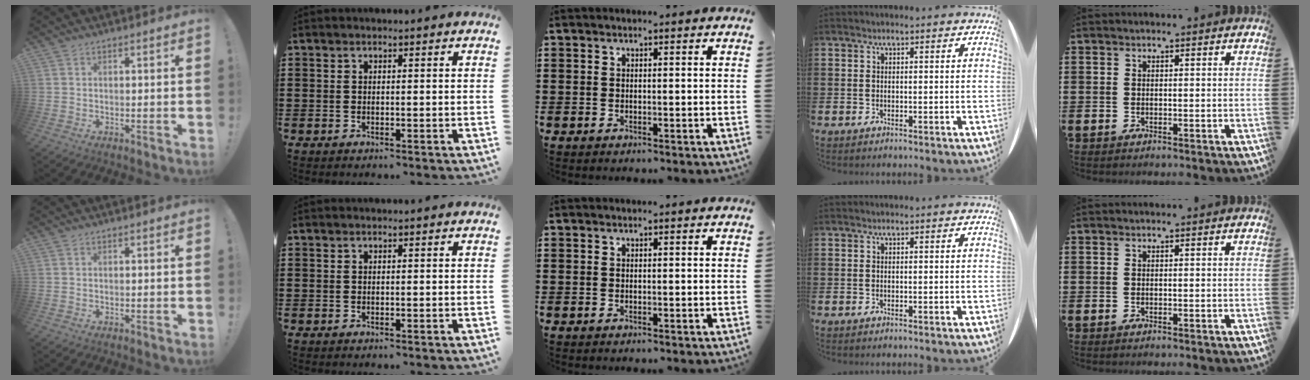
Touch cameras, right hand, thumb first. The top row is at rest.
{}